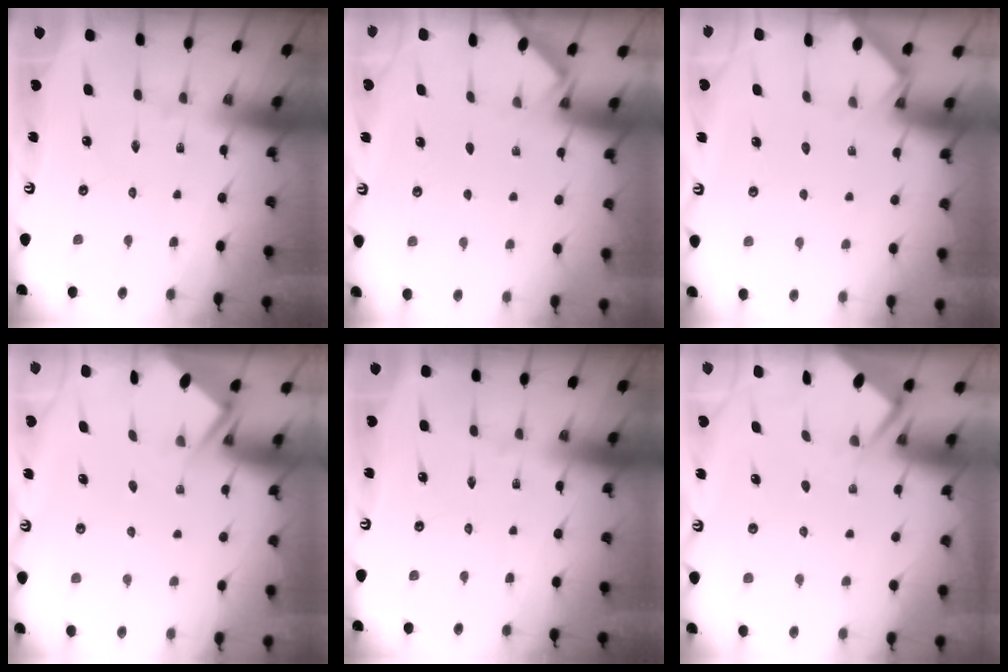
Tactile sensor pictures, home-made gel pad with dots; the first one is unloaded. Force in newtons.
{"total": 1.7, "press": 1.6, "slide": 0.2}
{"total": 2.5, "press": 2.5, "slide": 0.4}
{"total": 2.9, "press": 2.9, "slide": 0.4}
{"total": 0.0}
{"total": 4.1, "press": 4.1, "slide": 0.2}